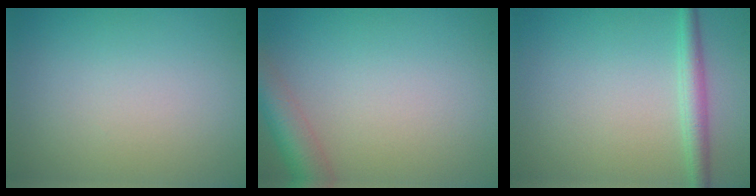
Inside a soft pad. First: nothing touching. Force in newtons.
{"total": 3.9, "press": 3.9, "slide": 0.2}
{"total": 2.3, "press": 2.3, "slide": 0.0}